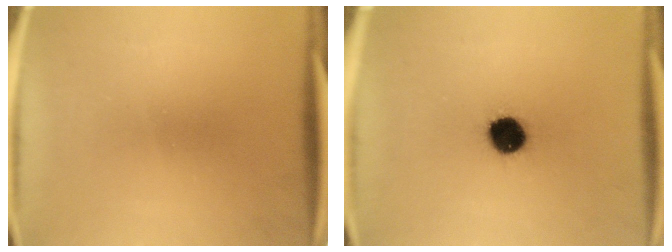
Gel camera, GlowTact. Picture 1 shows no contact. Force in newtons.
{"total": 9.2}